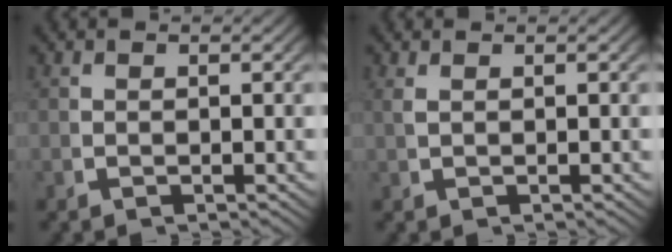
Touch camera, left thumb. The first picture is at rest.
{"total": 0.8, "force": [0.5, -0.2, 0.5], "torque": [-0.016, 0.000, 0.017]}